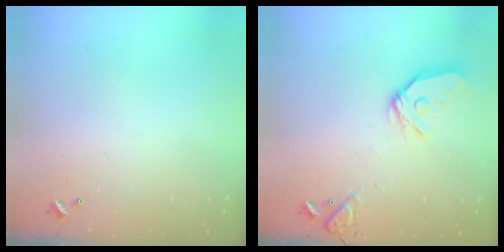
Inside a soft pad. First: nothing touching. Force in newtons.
{"total": 15.8, "press": 15.6, "slide": 2.1}